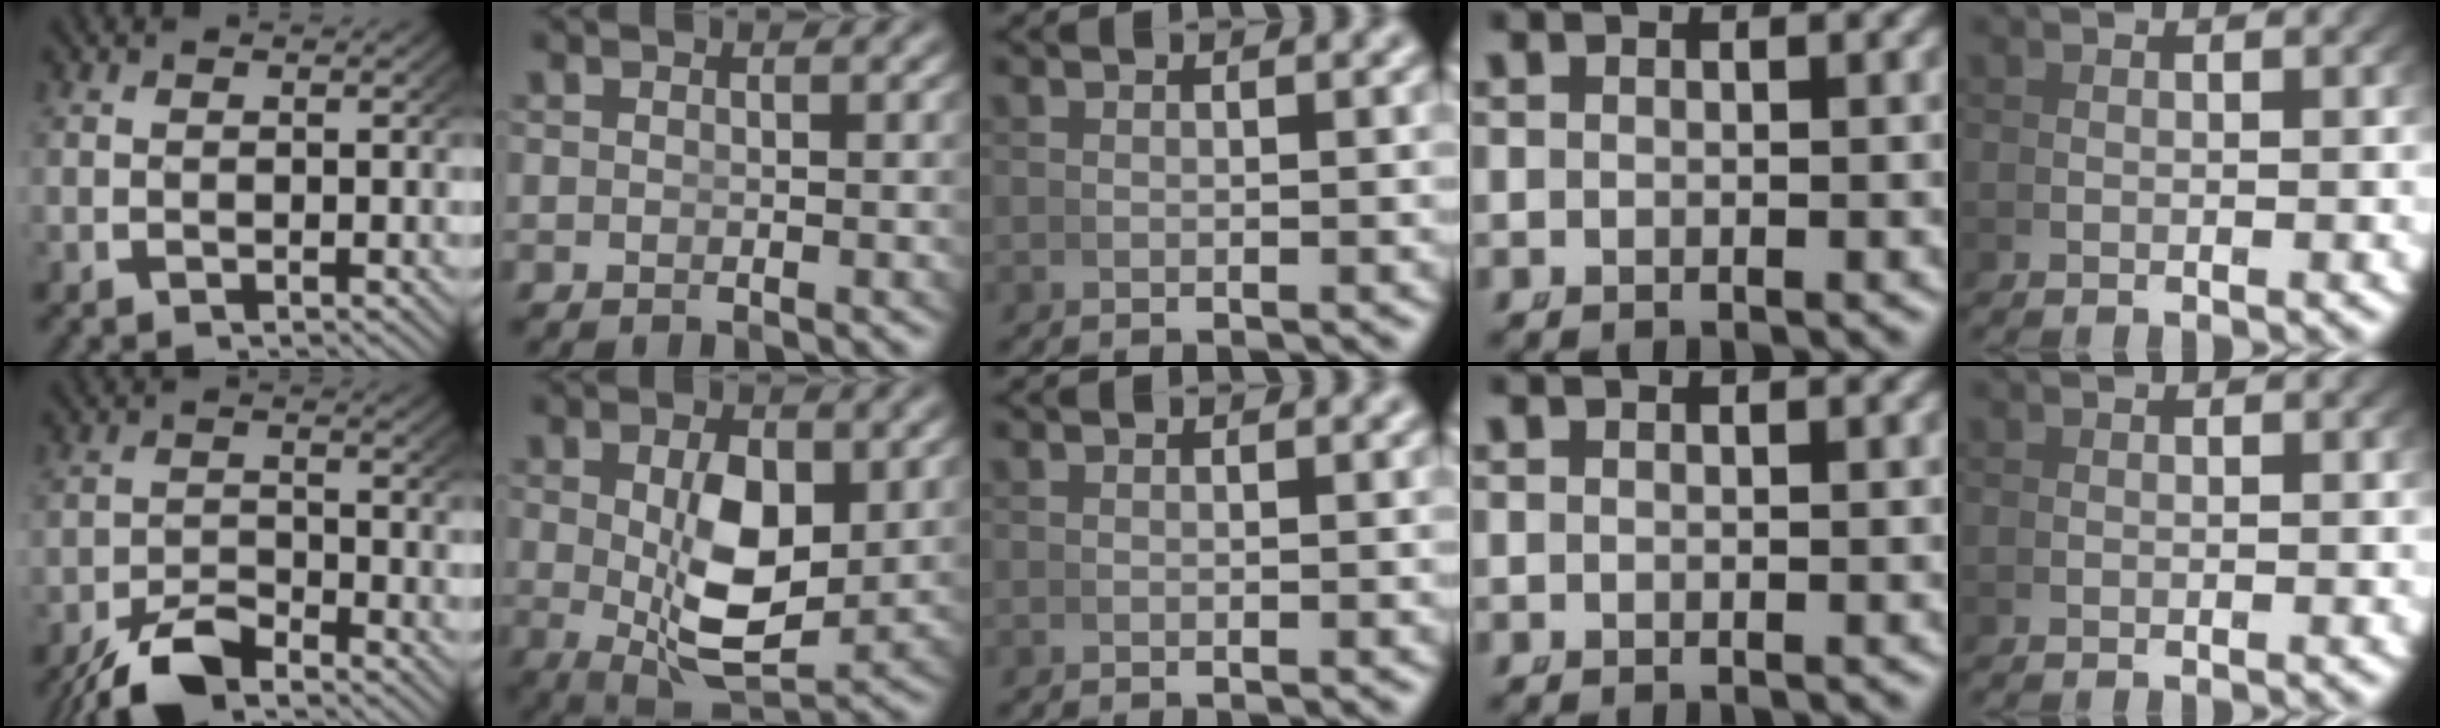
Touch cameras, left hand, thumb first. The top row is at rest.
{"thumb": {"total": 5.3, "force": [-4.2, 2.0, 2.5], "torque": [-0.044, -0.011, -0.074]}, "index": {"total": 7.8, "force": [-0.5, 4.0, 6.7], "torque": [-0.114, -0.038, 0.019]}}